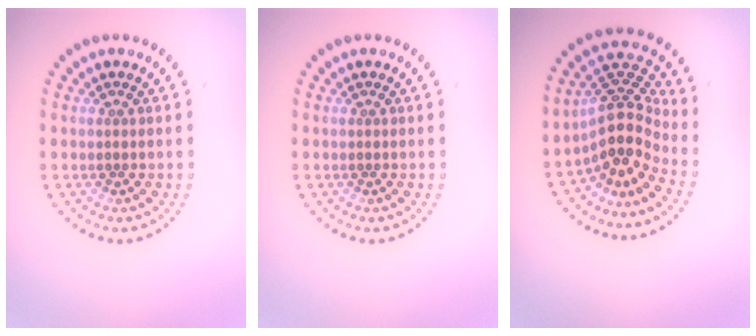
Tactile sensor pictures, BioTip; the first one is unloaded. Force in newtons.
{"total": 0.0}
{"total": 4.8, "press": 3.5, "slide": 3.2}